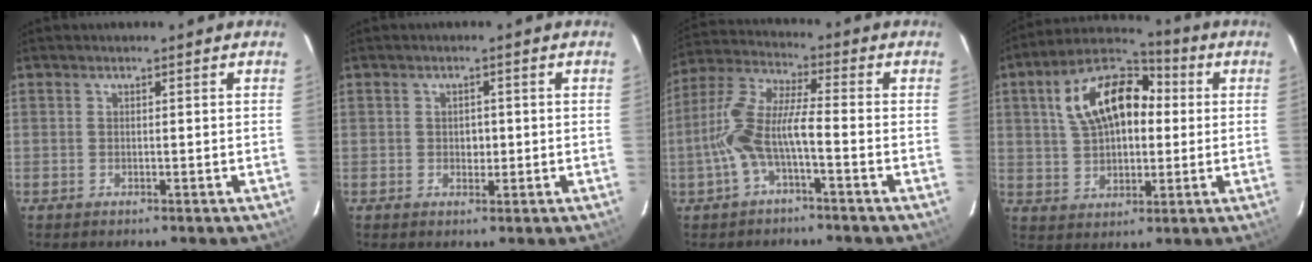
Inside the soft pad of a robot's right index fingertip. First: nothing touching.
{"total": 1.8, "force": [-0.1, 1.6, 0.9], "torque": [-0.012, 0.002, -0.002]}
{"total": 9.9, "force": [-3.3, 2.3, 9.0], "torque": [-0.203, 0.011, -0.064]}
{"total": 15.7, "force": [3.5, 9.2, 12.2], "torque": [-0.232, 0.039, 0.056]}